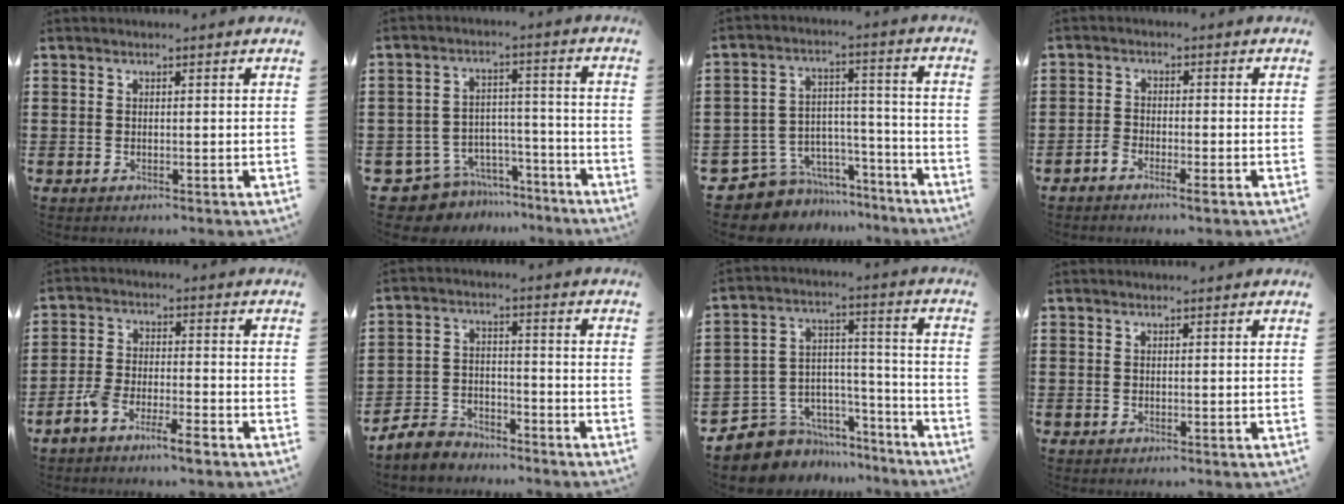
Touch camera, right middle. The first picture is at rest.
{"total": 7.4, "force": [-6.9, 2.6, 0.9], "torque": [-0.032, 0.020, -0.137]}
{"total": 7.1, "force": [-6.2, 3.4, 0.4], "torque": [-0.015, 0.013, -0.118]}
{"total": 2.3, "force": [-1.8, 0.6, 1.4], "torque": [-0.031, 0.001, -0.035]}
{"total": 5.2, "force": [-4.1, 1.0, 3.0], "torque": [-0.069, -0.001, -0.082]}
{"total": 4.8, "force": [-4.7, 1.1, 0.4], "torque": [-0.026, 0.004, -0.101]}
{"total": 7.0, "force": [-5.6, 4.2, 0.0], "torque": [-0.019, 0.009, -0.106]}
{"total": 0.0}